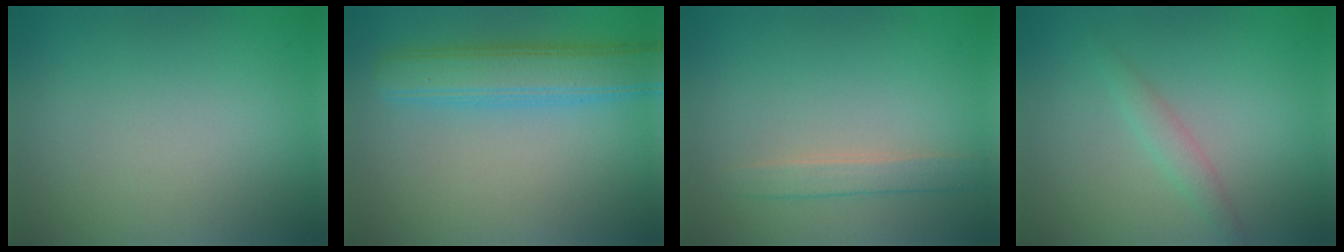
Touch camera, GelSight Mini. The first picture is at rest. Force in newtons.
{"total": 5.1, "press": 5.1, "slide": 0.2}
{"total": 1.9, "press": 1.9, "slide": 0.1}
{"total": 1.5, "press": 1.5, "slide": 0.1}